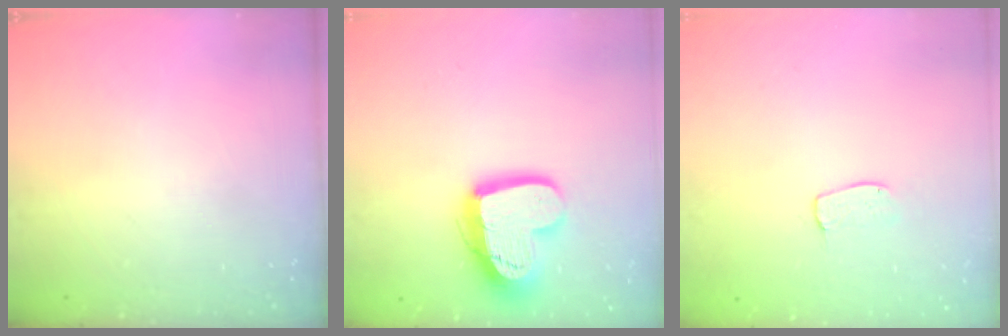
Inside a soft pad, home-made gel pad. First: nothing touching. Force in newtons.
{"total": 16.7, "press": 16.6, "slide": 1.4}
{"total": 5.8, "press": 5.8, "slide": 0.2}